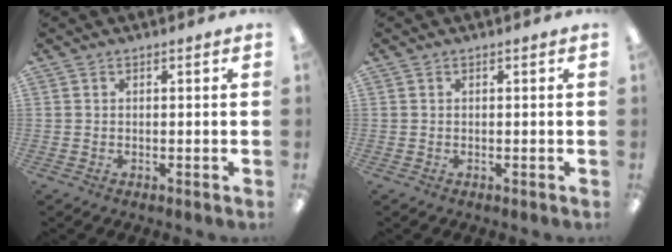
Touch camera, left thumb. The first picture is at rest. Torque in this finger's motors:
{"motor_torque": [-0.03, 0.01, 0.04, -0.02, 0.00]}